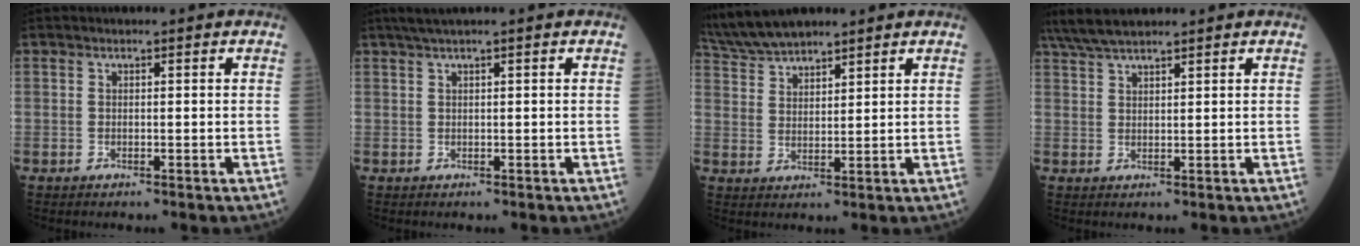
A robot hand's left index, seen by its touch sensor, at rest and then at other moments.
{"total": 2.1, "force": [1.4, -0.4, 1.5], "torque": [-0.037, 0.015, 0.032]}
{"total": 8.8, "force": [8.0, 1.4, 3.3], "torque": [-0.082, 0.025, 0.163]}
{"total": 6.7, "force": [5.8, 0.8, 3.3], "torque": [-0.070, 0.029, 0.112]}